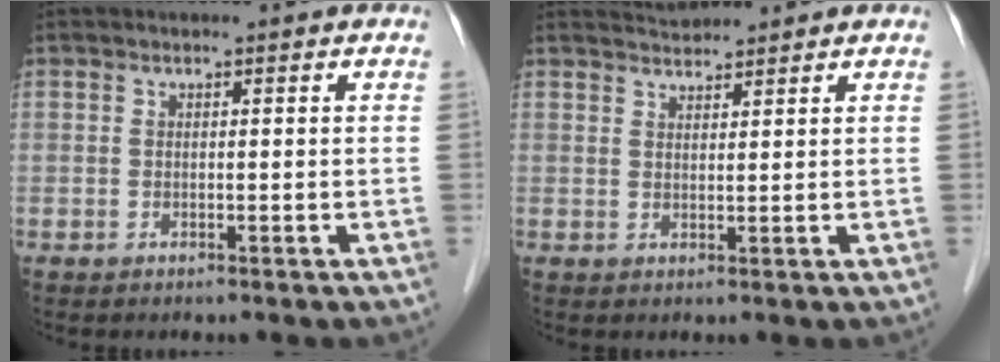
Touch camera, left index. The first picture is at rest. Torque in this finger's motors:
{"motor_torque": [0.22, -0.28, -0.08, -0.01]}